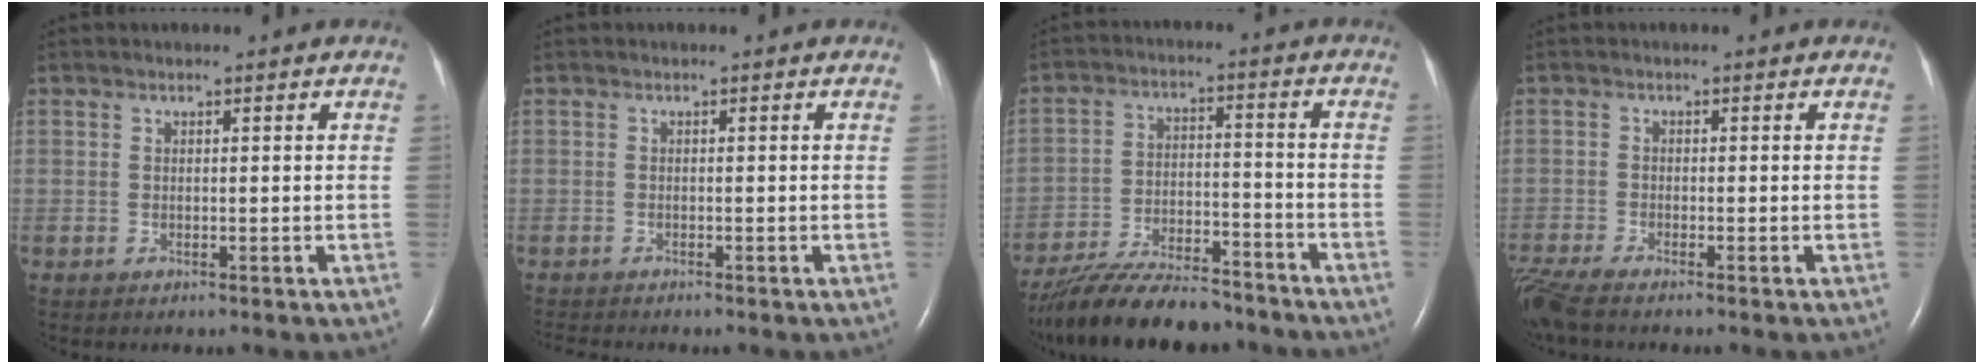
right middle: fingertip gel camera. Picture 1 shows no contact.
{"total": 2.0, "force": [-1.9, -0.1, 0.6], "torque": [-0.009, -0.006, -0.030]}
{"total": 17.0, "force": [-14.9, 3.5, 7.3], "torque": [-0.146, -0.008, -0.243]}
{"total": 4.4, "force": [-3.8, 0.0, 2.2], "torque": [-0.054, -0.018, -0.077]}